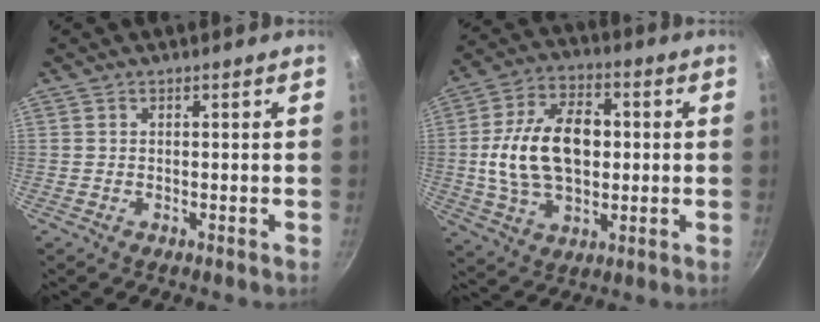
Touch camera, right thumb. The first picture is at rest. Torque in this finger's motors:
{"motor_torque": [0.64, 1.70, 1.30, -0.79, 0.45]}